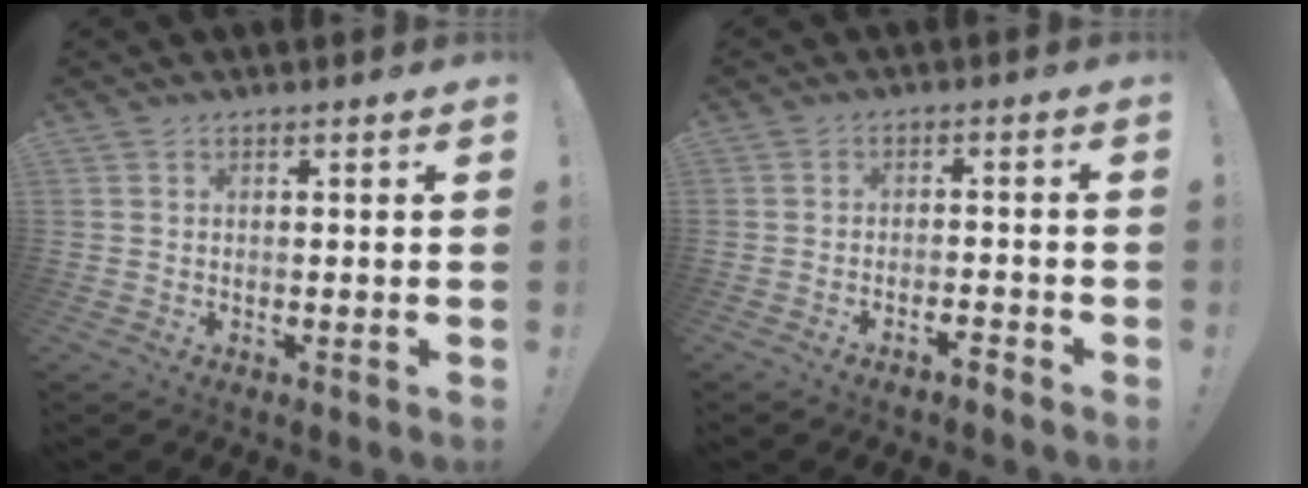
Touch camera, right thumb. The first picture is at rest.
{"total": 2.9, "force": [-2.4, 0.5, 1.6], "torque": [-0.023, 0.011, -0.041]}